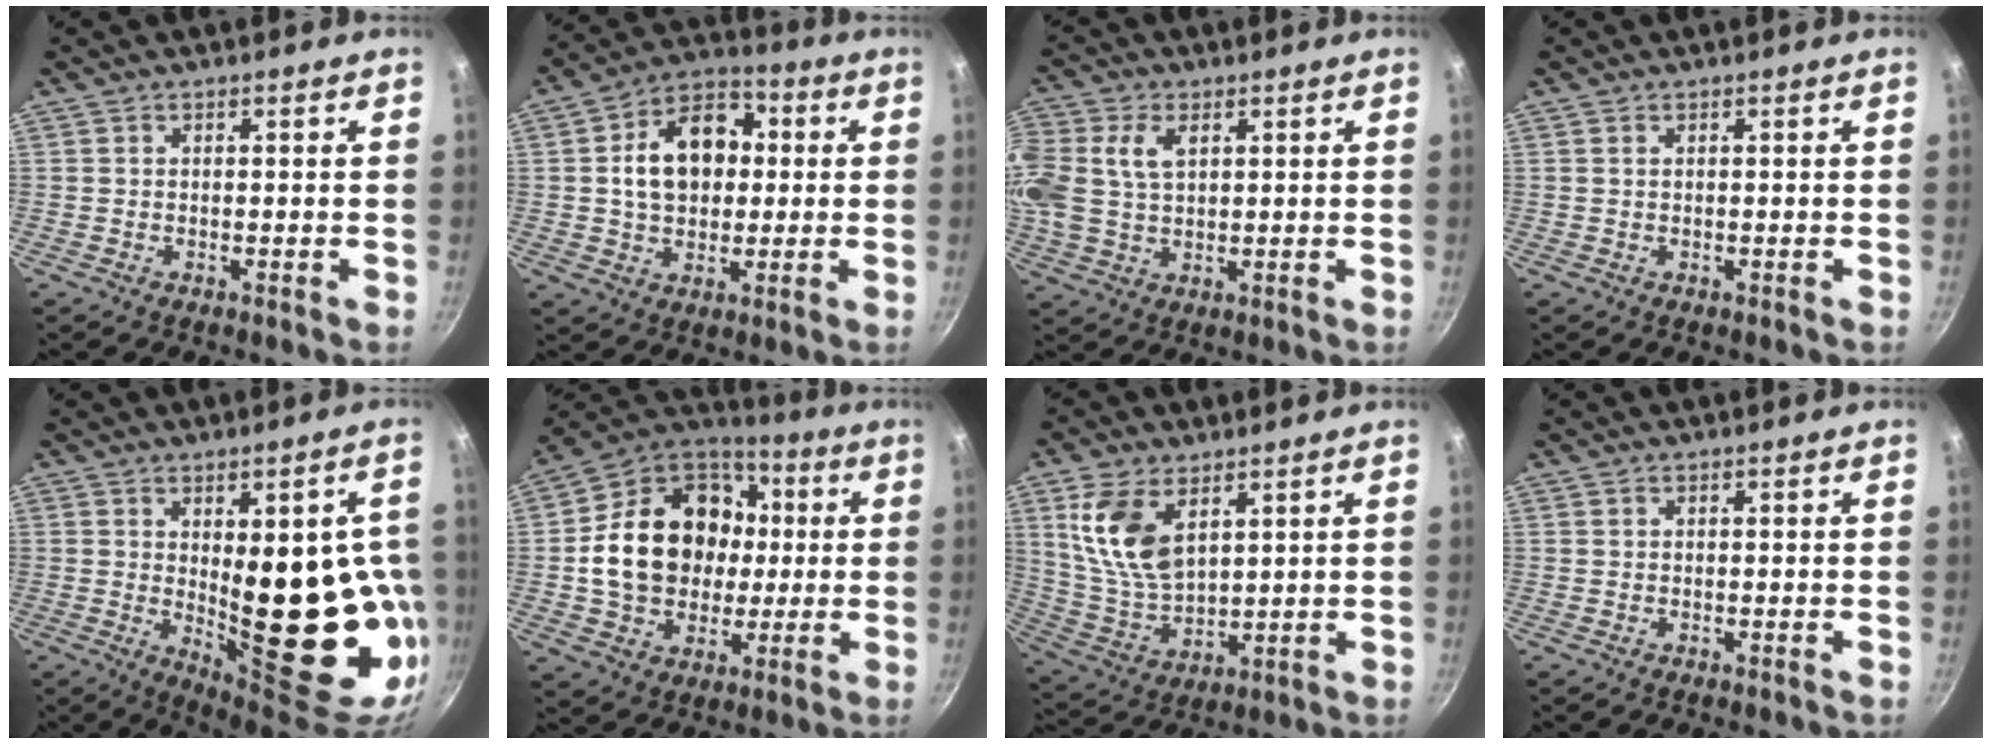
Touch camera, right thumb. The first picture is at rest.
{"total": 14.5, "force": [1.7, 10.5, 9.9], "torque": [-0.124, 0.024, 0.016]}
{"total": 13.7, "force": [3.7, 9.7, 8.9], "torque": [-0.210, 0.020, 0.070]}
{"total": 0.0}
{"total": 23.0, "force": [-0.4, 9.6, 20.9], "torque": [-0.239, -0.023, 0.026]}
{"total": 22.7, "force": [1.0, 18.1, 13.7], "torque": [-0.219, 0.038, 0.021]}
{"total": 12.6, "force": [5.2, 7.1, 9.1], "torque": [-0.168, -0.030, 0.115]}
{"total": 0.0}